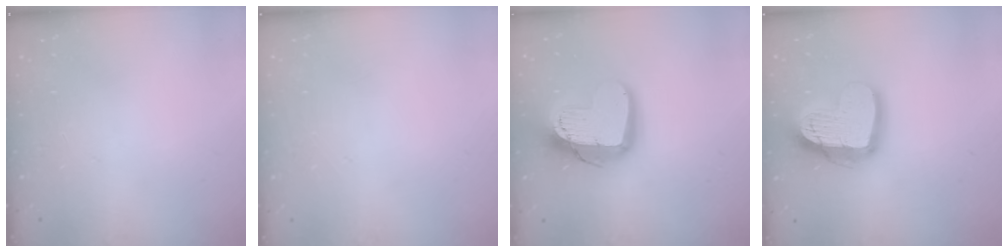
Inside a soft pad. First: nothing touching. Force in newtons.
{"total": 0.0}
{"total": 16.5, "press": 16.5, "slide": 1.4}
{"total": 17.4, "press": 17.3, "slide": 1.5}